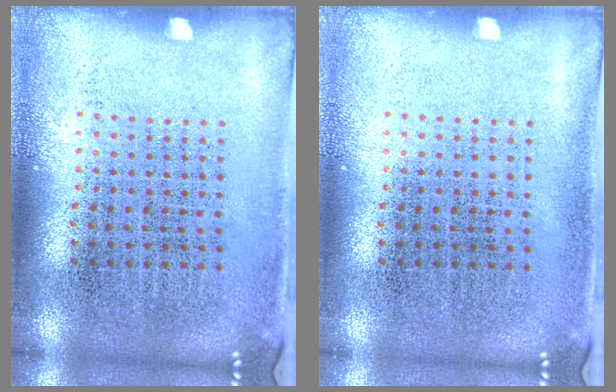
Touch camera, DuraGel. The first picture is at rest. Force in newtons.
{"total": 0.0}